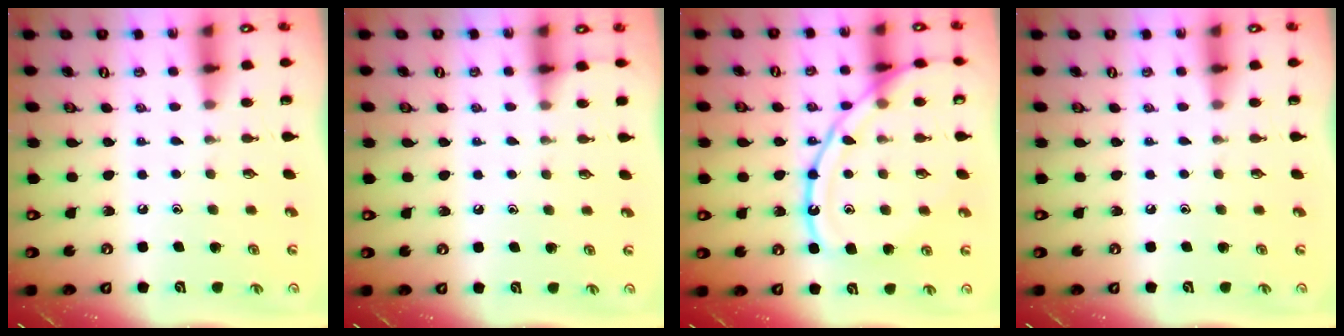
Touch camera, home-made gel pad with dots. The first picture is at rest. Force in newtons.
{"total": 2.9, "press": 2.9, "slide": 0.4}
{"total": 17.4, "press": 17.3, "slide": 1.7}
{"total": 0.0}